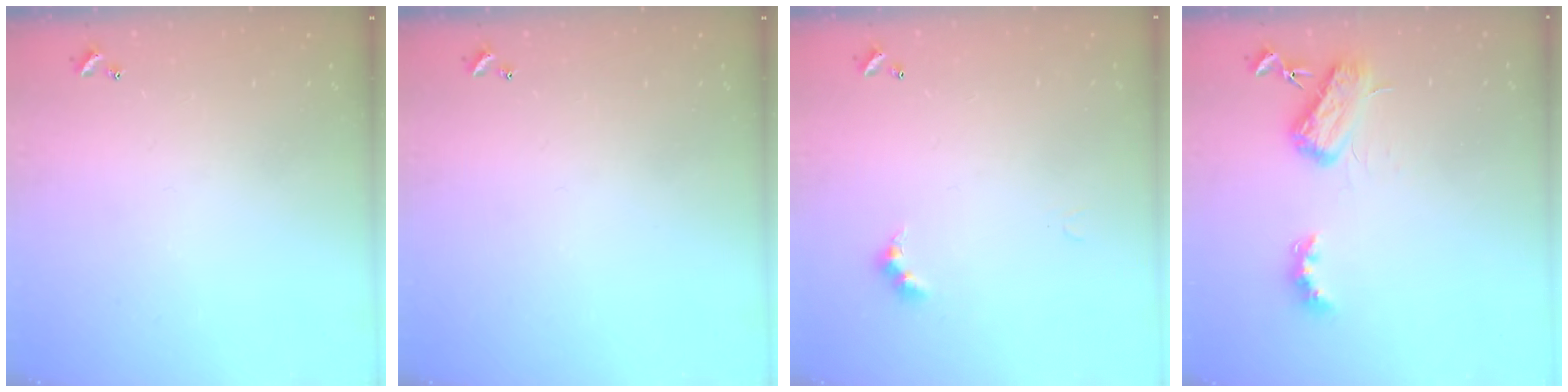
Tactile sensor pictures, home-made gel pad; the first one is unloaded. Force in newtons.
{"total": 0.0}
{"total": 2.8, "press": 2.8, "slide": 0.6}
{"total": 6.3, "press": 6.3, "slide": 0.9}